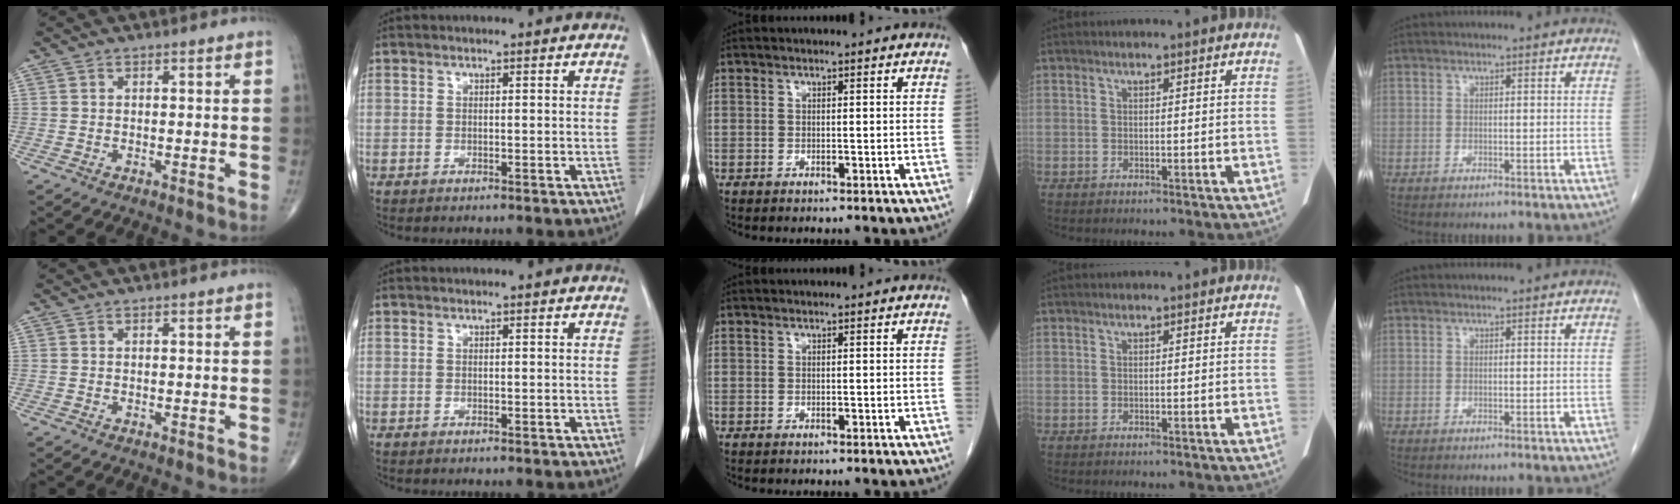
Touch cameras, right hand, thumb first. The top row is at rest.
{}